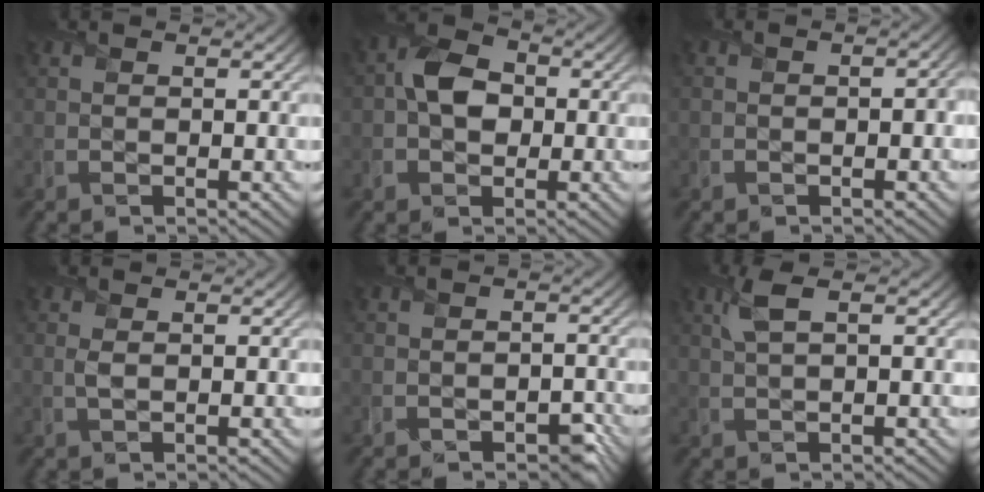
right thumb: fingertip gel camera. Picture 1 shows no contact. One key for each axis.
{"total": 5.3, "fx": -0.1, "fy": 4.0, "fz": 3.4, "tx": -0.063, "ty": 0.009, "tz": -0.014}
{"total": 1.7, "fx": -0.5, "fy": 1.1, "fz": 1.2, "tx": -0.015, "ty": -0.002, "tz": -0.005}
{"total": 1.3, "fx": 0.2, "fy": 0.6, "fz": 1.1, "tx": -0.033, "ty": 0.002, "tz": 0.004}
{"total": 2.9, "fx": -1.6, "fy": 2.1, "fz": 1.2, "tx": -0.010, "ty": 0.000, "tz": -0.022}
{"total": 2.9, "fx": 1.3, "fy": 0.7, "fz": 2.5, "tx": -0.060, "ty": 0.012, "tz": 0.023}